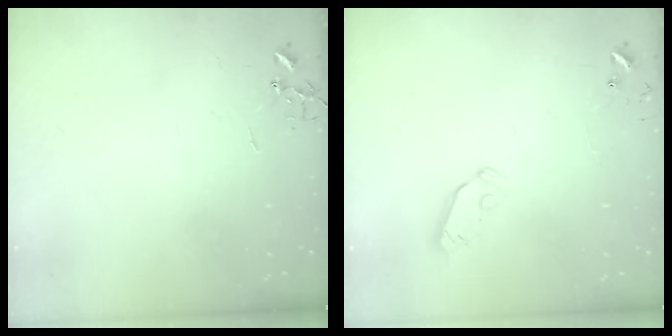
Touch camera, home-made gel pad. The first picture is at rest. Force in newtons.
{"total": 5.4, "press": 5.3, "slide": 0.9}